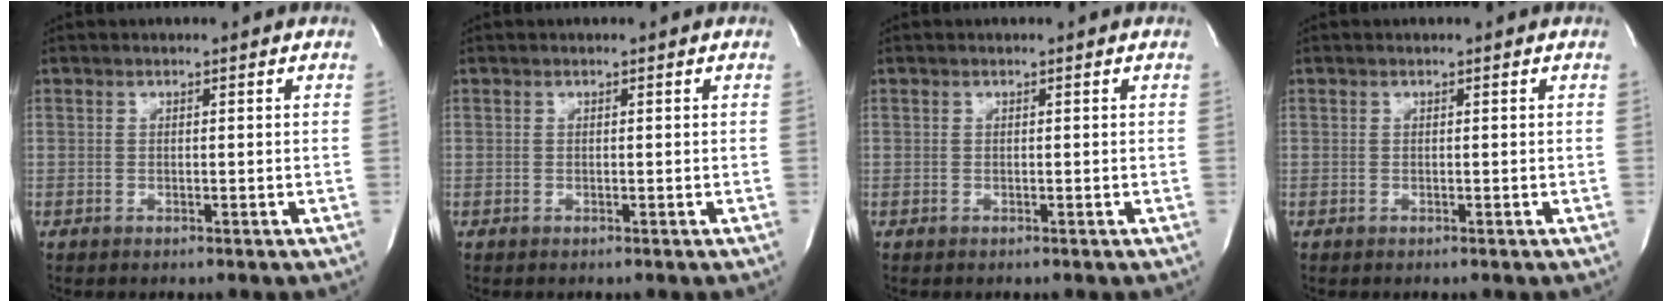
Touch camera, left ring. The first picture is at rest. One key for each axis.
{"total": 0.0}
{"total": 0.0}
{"total": 0.0}